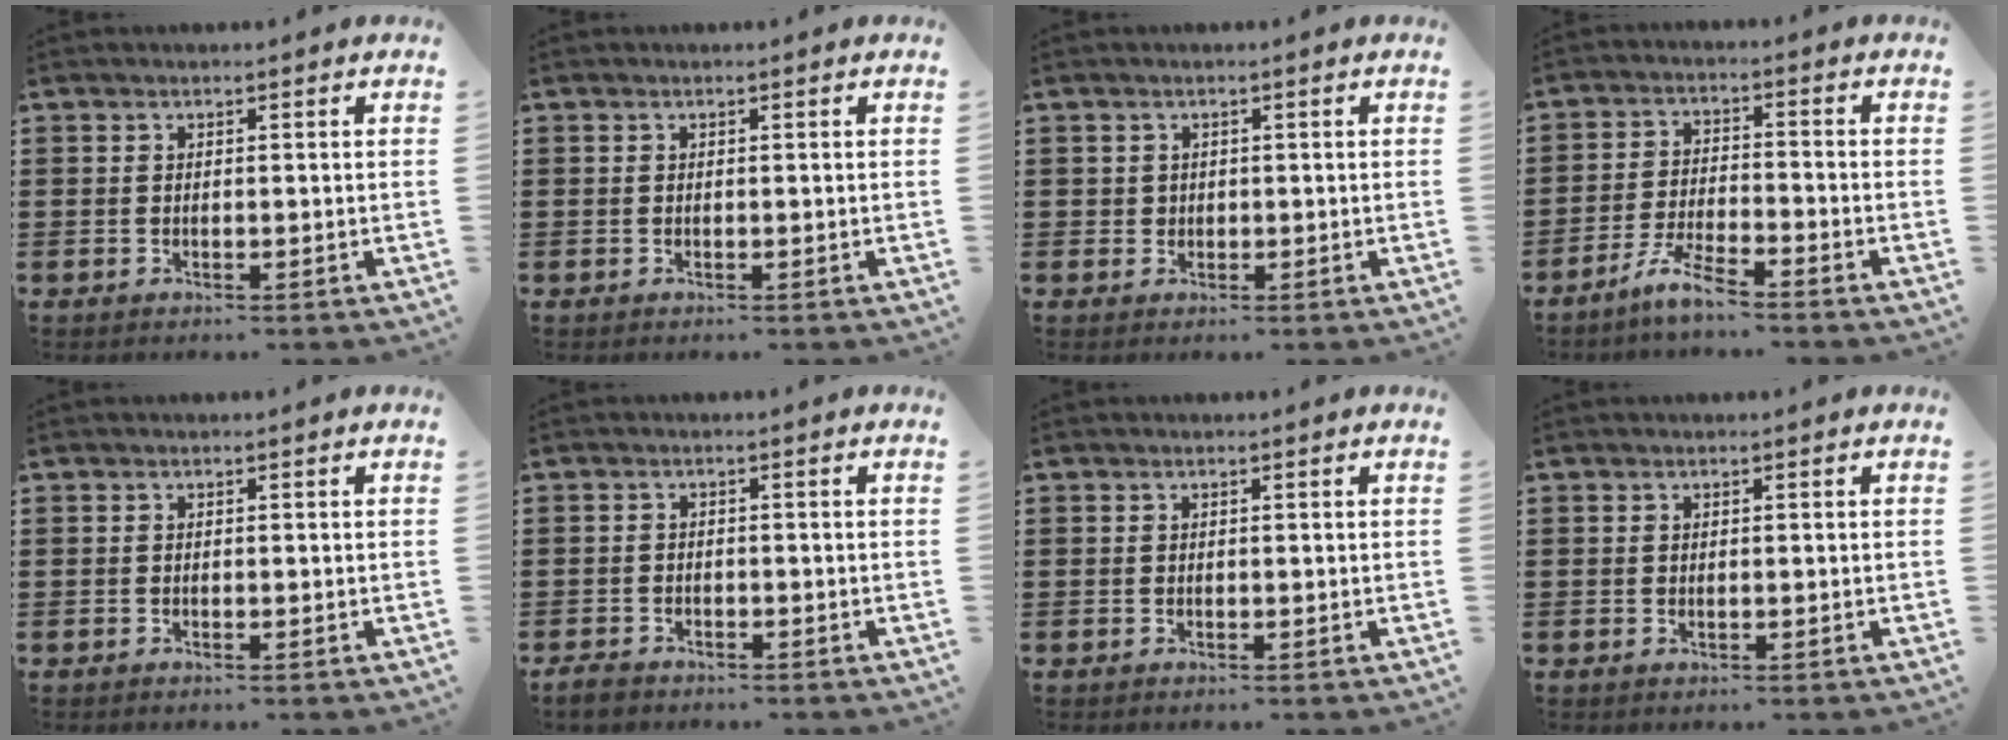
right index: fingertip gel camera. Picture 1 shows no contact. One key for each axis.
{"total": 0.0}
{"total": 1.1, "fx": 0.3, "fy": 1.0, "fz": 0.1, "tx": -0.004, "ty": 0.006, "tz": 0.005}
{"total": 5.3, "fx": -4.6, "fy": 0.0, "fz": 2.6, "tx": -0.073, "ty": -0.012, "tz": -0.093}
{"total": 0.0}
{"total": 1.7, "fx": -1.5, "fy": 0.6, "fz": 0.5, "tx": -0.022, "ty": -0.001, "tz": -0.033}
{"total": 0.0}
{"total": 0.0}